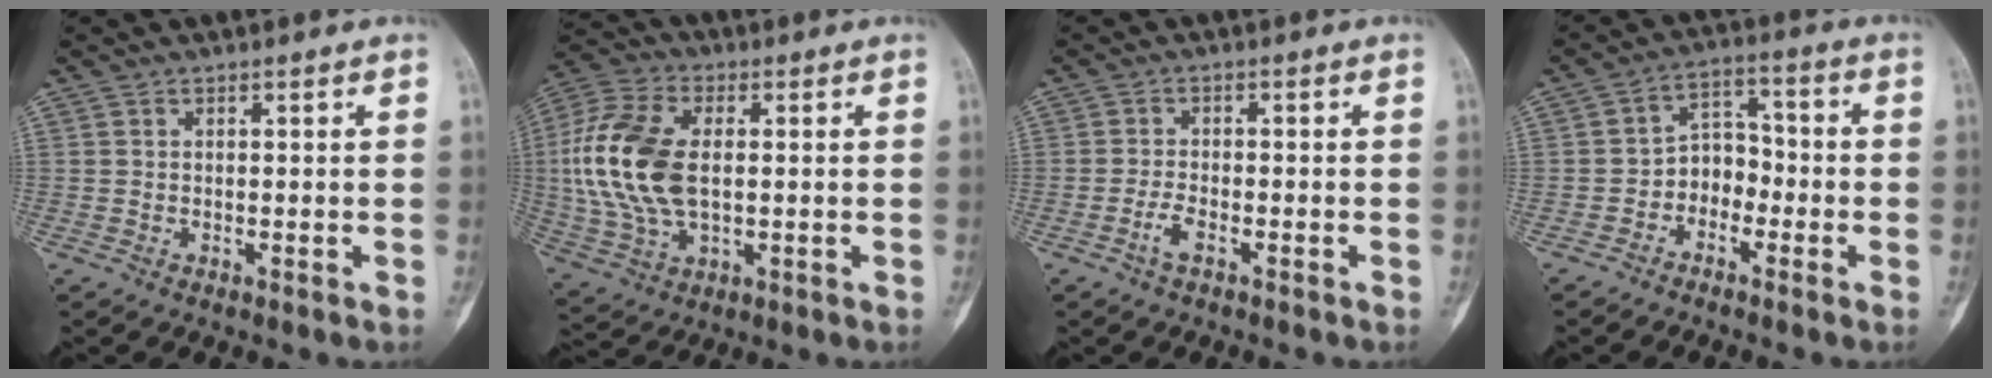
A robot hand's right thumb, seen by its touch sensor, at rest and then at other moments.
{"total": 17.7, "force": [0.8, 10.5, 14.3], "torque": [-0.307, 0.009, 0.018]}
{"total": 2.7, "force": [-1.6, 1.0, 1.9], "torque": [-0.042, 0.014, -0.033]}
{"total": 6.2, "force": [-2.5, 4.8, 3.0], "torque": [-0.015, 0.039, -0.056]}